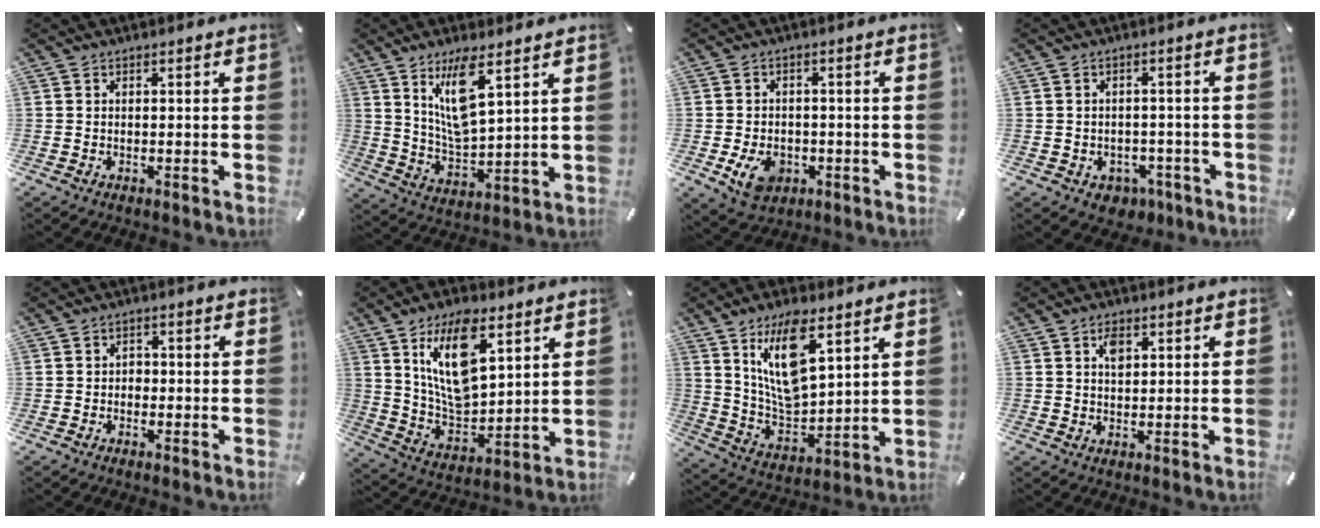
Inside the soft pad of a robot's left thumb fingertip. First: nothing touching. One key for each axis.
{"total": 12.0, "fx": 7.2, "fy": 3.5, "fz": 8.9, "tx": -0.171, "ty": -0.026, "tz": 0.126}
{"total": 6.9, "fx": -2.1, "fy": 5.2, "fz": 4.0, "tx": -0.082, "ty": 0.004, "tz": -0.038}
{"total": 3.9, "fx": -1.4, "fy": 3.4, "fz": 1.5, "tx": -0.018, "ty": 0.008, "tz": -0.025}
{"total": 1.7, "fx": -0.6, "fy": 1.4, "fz": 0.8, "tx": -0.017, "ty": 0.007, "tz": -0.015}
{"total": 16.3, "fx": 8.5, "fy": 8.5, "fz": 11.1, "tx": -0.229, "ty": -0.028, "tz": 0.146}
{"total": 15.2, "fx": 8.7, "fy": 6.9, "fz": 10.5, "tx": -0.210, "ty": -0.034, "tz": 0.150}
{"total": 3.4, "fx": 1.4, "fy": 2.2, "fz": 2.2, "tx": -0.031, "ty": -0.002, "tz": 0.020}